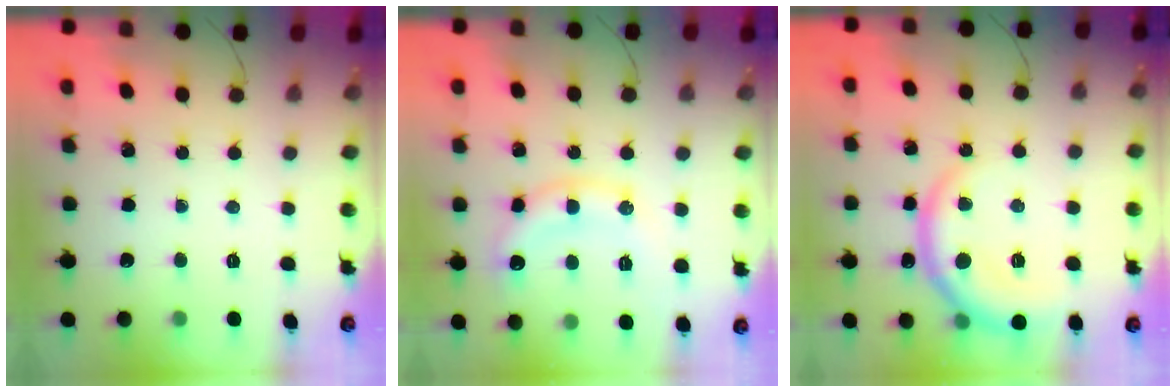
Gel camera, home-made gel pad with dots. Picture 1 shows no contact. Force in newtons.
{"total": 11.8, "press": 11.8, "slide": 0.8}
{"total": 11.8, "press": 11.7, "slide": 0.6}